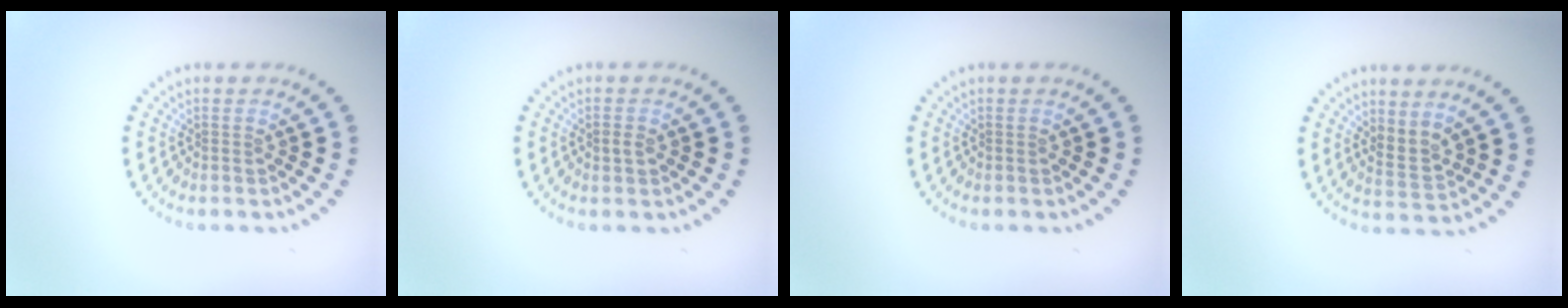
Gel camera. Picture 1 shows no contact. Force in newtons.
{"total": 1.1, "press": 1.1, "slide": 0.1}
{"total": 0.0}
{"total": 2.1, "press": 1.6, "slide": 1.4}